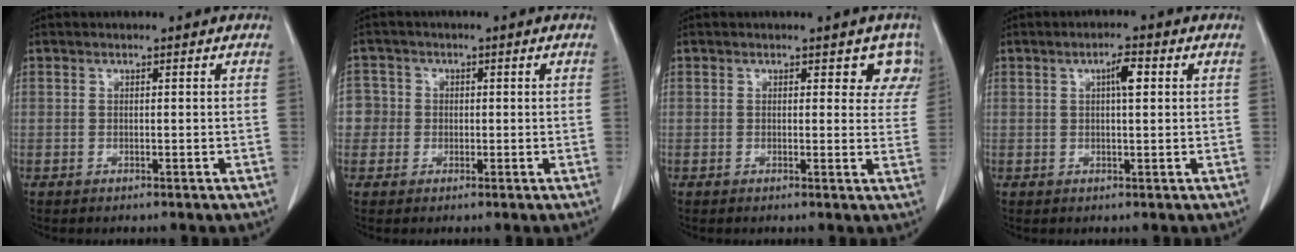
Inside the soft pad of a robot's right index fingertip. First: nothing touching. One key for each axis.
{"total": 3.6, "fx": -0.2, "fy": 3.6, "fz": 0.0, "tx": 0.016, "ty": 0.014, "tz": -0.006}
{"total": 4.0, "fx": 2.5, "fy": 2.4, "fz": 1.9, "tx": 0.008, "ty": -0.002, "tz": 0.015}
{"total": 3.1, "fx": 0.9, "fy": 0.5, "fz": 2.9, "tx": -0.050, "ty": 0.005, "tz": 0.013}